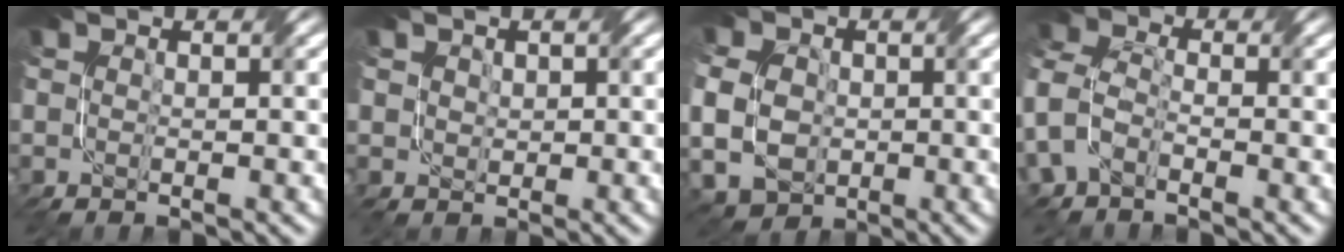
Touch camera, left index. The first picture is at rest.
{"total": 1.2, "force": [-0.5, 0.5, -0.9], "torque": [0.011, -0.003, 0.015]}
{"total": 6.2, "force": [-1.5, 5.2, 2.9], "torque": [-0.084, -0.001, -0.014]}
{"total": 4.7, "force": [-2.9, 2.9, 2.3], "torque": [-0.065, 0.005, -0.056]}